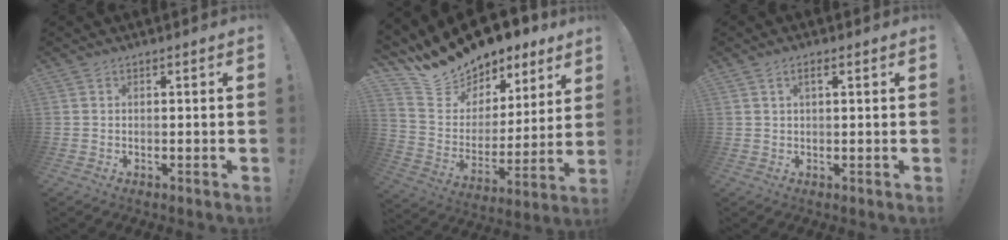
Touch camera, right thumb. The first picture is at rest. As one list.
[{"total": 15.1, "force": [13.7, 5.9, 2.5], "torque": [-0.068, -0.113, 0.255]}, {"total": 2.1, "force": [0.7, 0.7, 1.9], "torque": [-0.033, 0.002, 0.010]}]